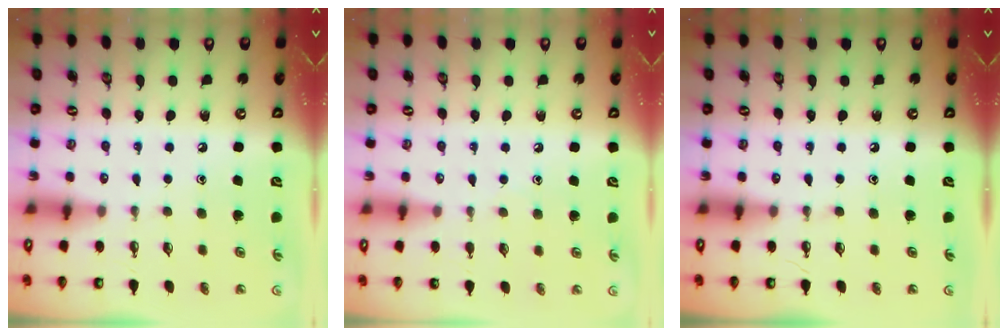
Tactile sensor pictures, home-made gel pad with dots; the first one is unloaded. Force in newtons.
{"total": 3.0, "press": 2.9, "slide": 0.4}
{"total": 0.0}